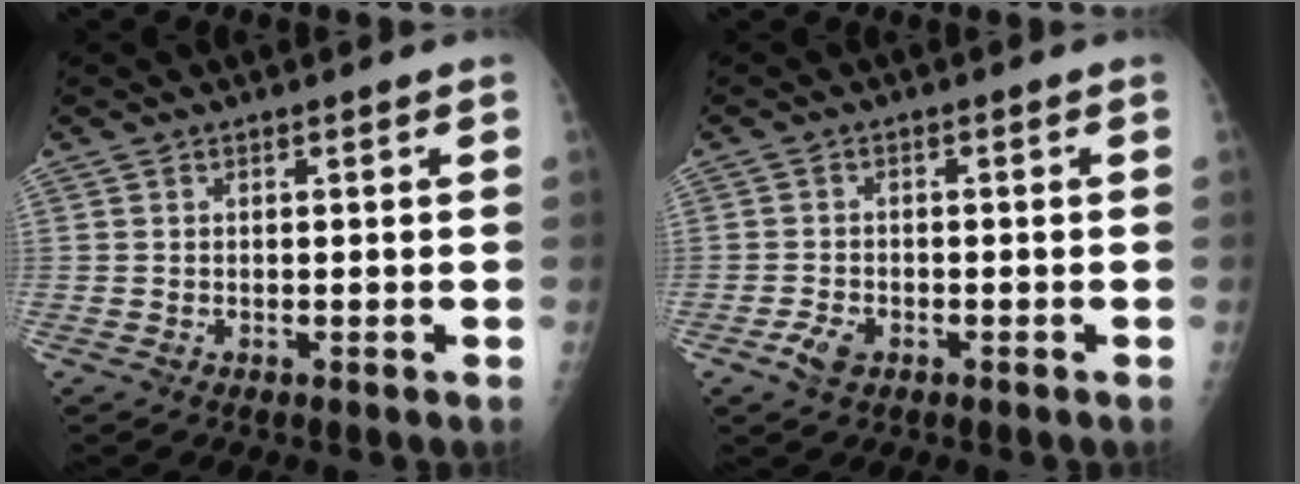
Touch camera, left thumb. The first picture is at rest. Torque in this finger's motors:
{"motor_torque": [-0.15, 0.11, -0.06, -0.02, 0.01]}